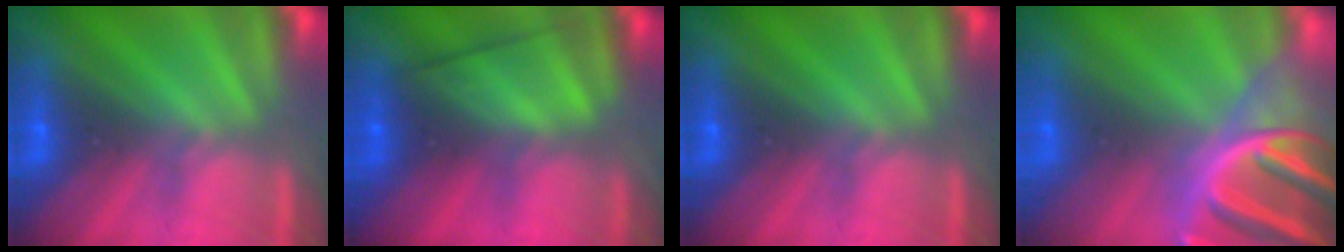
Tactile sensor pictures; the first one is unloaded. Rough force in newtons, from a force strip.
{"total": 2.6}
{"total": 0.0}
{"total": 9.0}